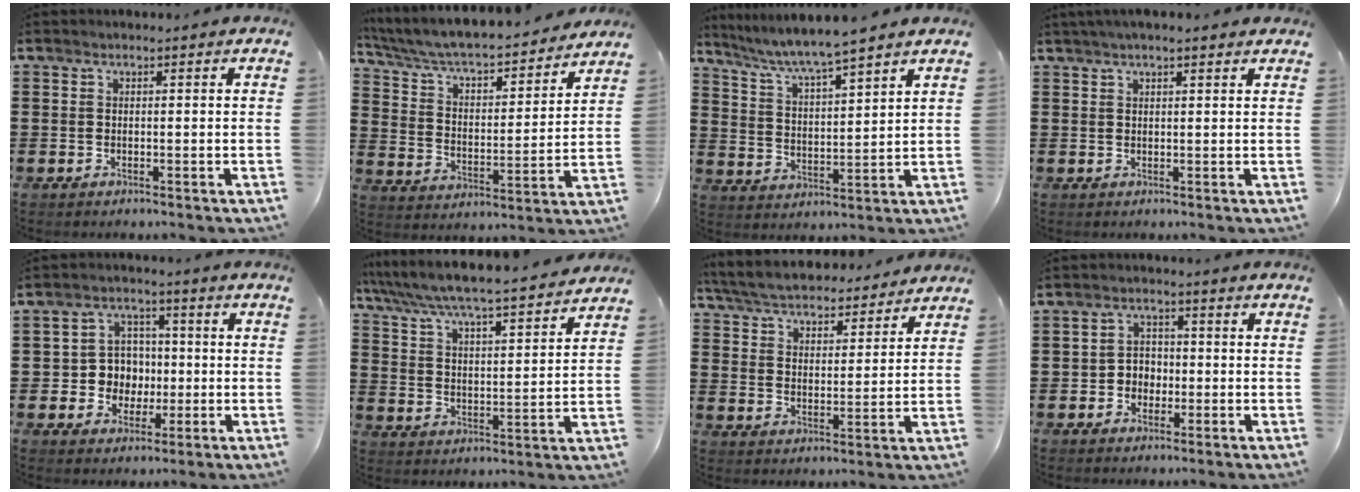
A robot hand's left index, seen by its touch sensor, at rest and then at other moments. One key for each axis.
{"total": 5.8, "fx": 5.2, "fy": 1.0, "fz": 2.3, "tx": -0.070, "ty": -0.045, "tz": 0.082}
{"total": 5.8, "fx": 5.3, "fy": -0.6, "fz": 2.4, "tx": -0.069, "ty": -0.033, "tz": 0.087}
{"total": 2.0, "fx": 1.6, "fy": 0.5, "fz": 1.1, "tx": -0.026, "ty": 0.005, "tz": 0.029}
{"total": 5.8, "fx": -0.5, "fy": 5.5, "fz": 1.6, "tx": -0.044, "ty": 0.015, "tz": -0.012}
{"total": 5.1, "fx": 4.8, "fy": -0.3, "fz": 1.6, "tx": -0.056, "ty": -0.040, "tz": 0.073}
{"total": 5.6, "fx": 5.5, "fy": 0.5, "fz": 1.0, "tx": -0.048, "ty": -0.035, "tz": 0.094}
{"total": 3.2, "fx": -1.3, "fy": 2.7, "fz": 1.1, "tx": -0.030, "ty": 0.008, "tz": -0.030}